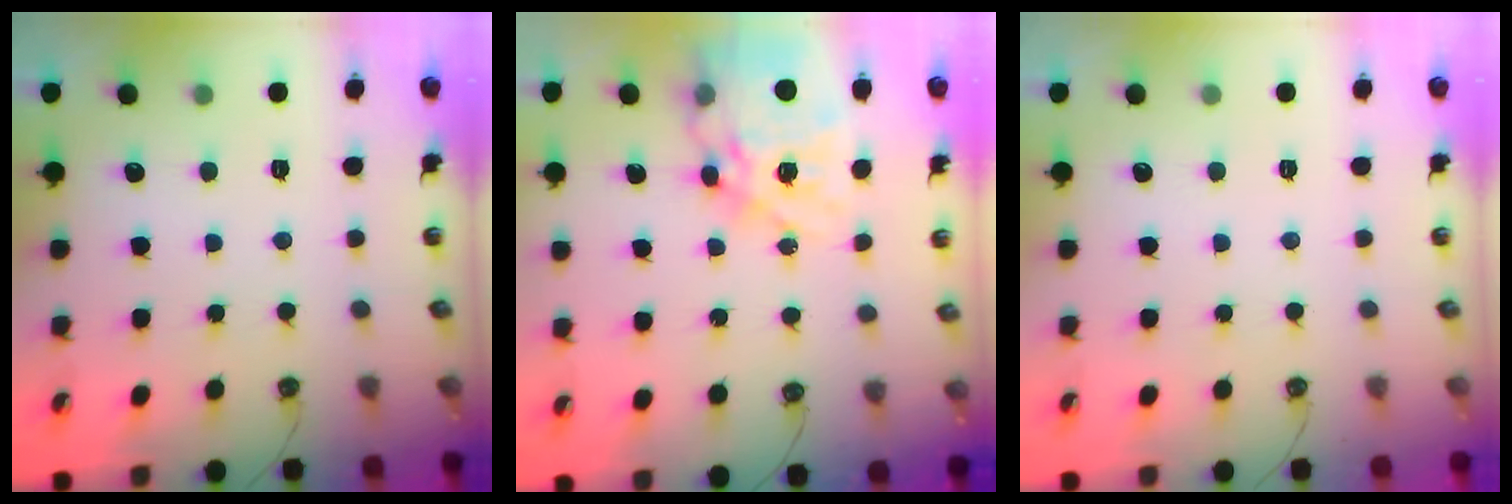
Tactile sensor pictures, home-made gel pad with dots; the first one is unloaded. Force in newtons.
{"total": 22.2, "press": 22.0, "slide": 2.1}
{"total": 0.0}